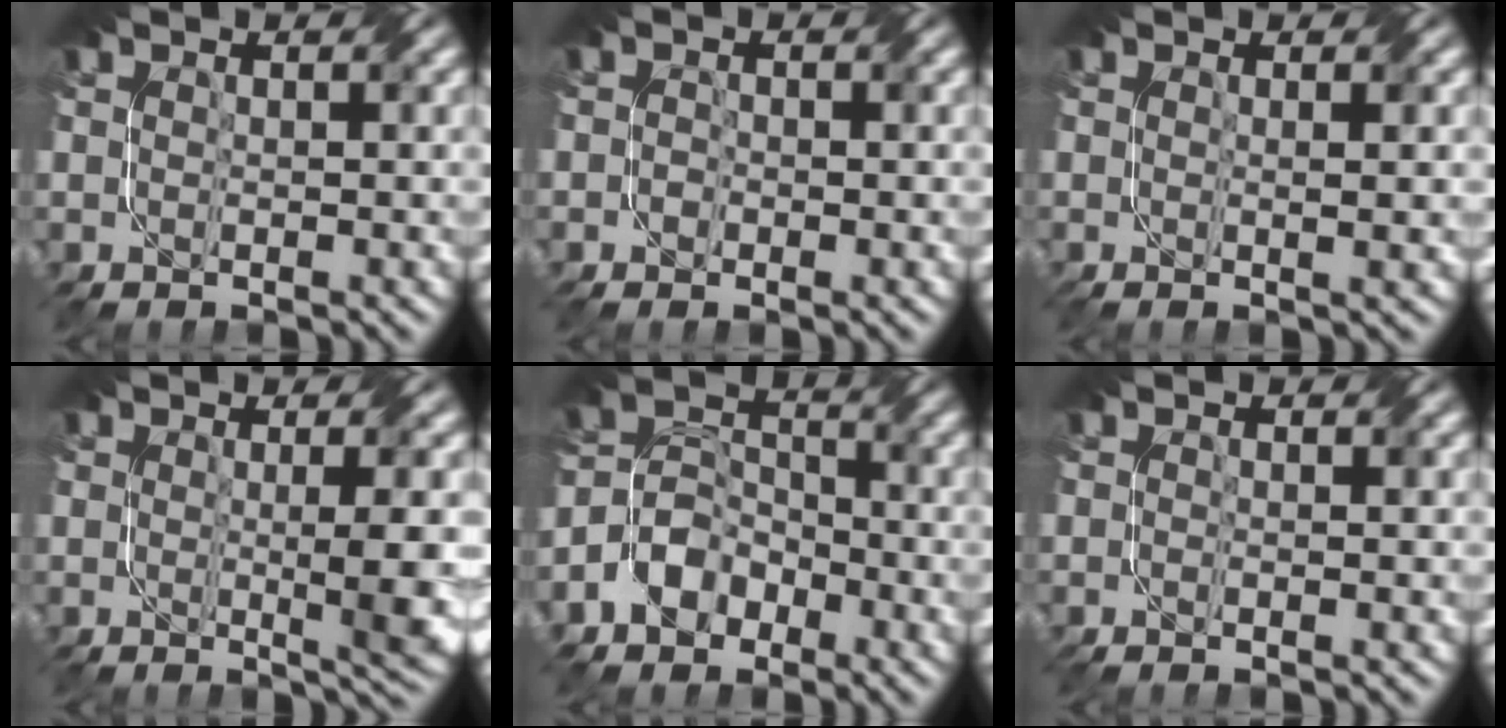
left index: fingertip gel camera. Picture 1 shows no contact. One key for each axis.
{"total": 1.2, "fx": -0.6, "fy": 0.8, "fz": 0.7, "tx": -0.012, "ty": -0.001, "tz": -0.013}
{"total": 2.2, "fx": 0.1, "fy": 0.6, "fz": 2.1, "tx": -0.026, "ty": -0.001, "tz": -0.002}
{"total": 5.3, "fx": -0.1, "fy": 1.1, "fz": 5.1, "tx": -0.071, "ty": -0.010, "tz": 0.003}
{"total": 4.8, "fx": -2.7, "fy": 3.5, "fz": 1.9, "tx": -0.024, "ty": 0.007, "tz": -0.059}
{"total": 0.9, "fx": -0.3, "fy": 0.2, "fz": 0.8, "tx": -0.016, "ty": -0.007, "tz": -0.008}